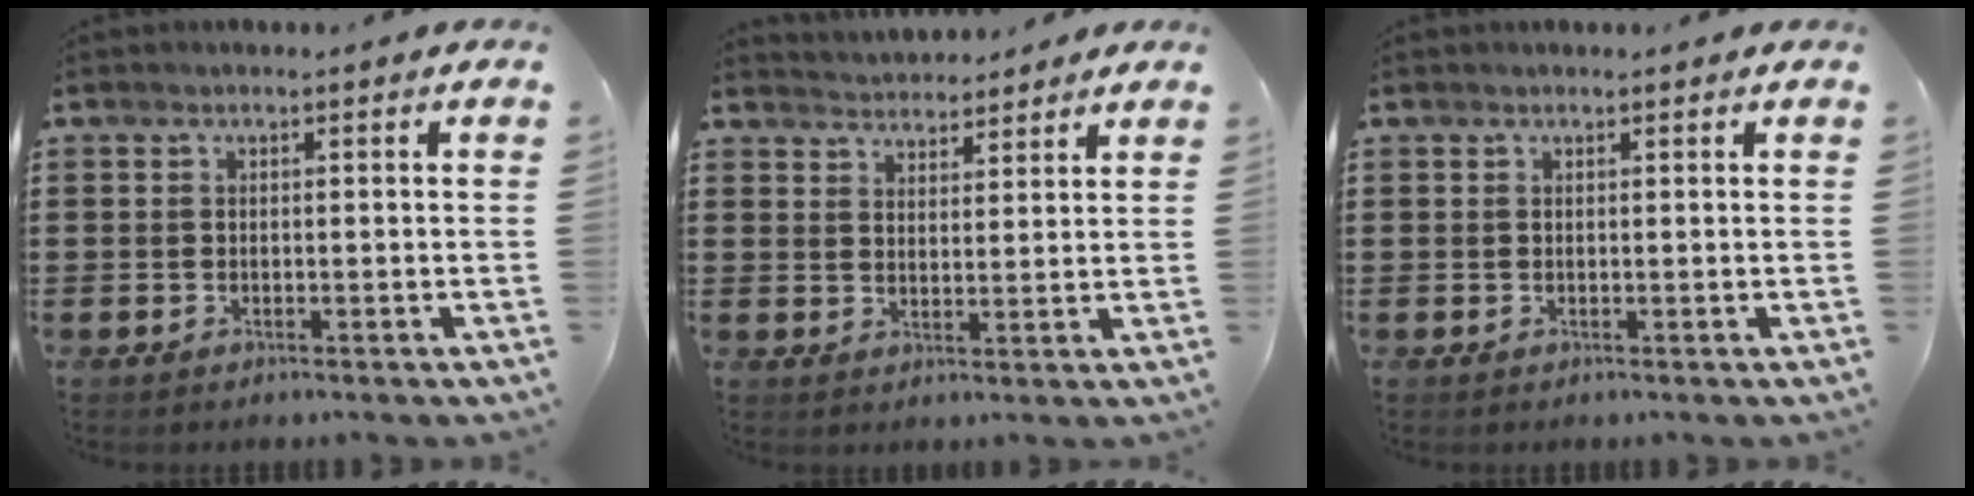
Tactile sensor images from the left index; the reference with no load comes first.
{"total": 3.3, "force": [3.3, 0.4, -0.2], "torque": [-0.007, -0.012, 0.060]}
{"total": 0.0}